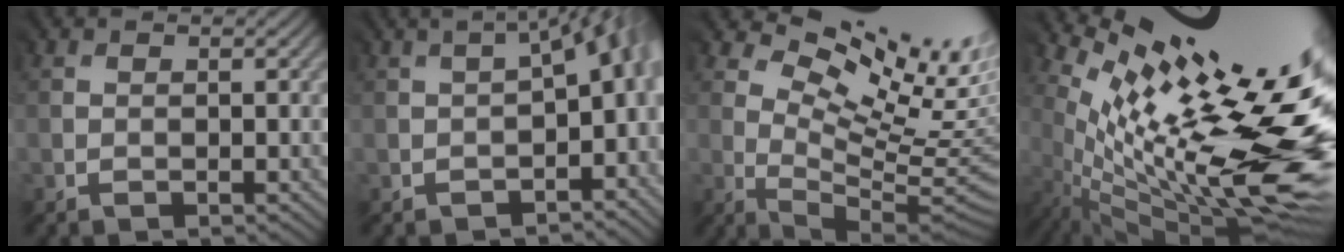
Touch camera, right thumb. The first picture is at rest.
{"total": 7.0, "force": [-2.7, 3.3, 5.6], "torque": [-0.052, -0.014, -0.025]}
{"total": 12.6, "force": [7.2, 4.2, 9.4], "torque": [-0.173, 0.004, 0.122]}
{"total": 16.5, "force": [3.3, 4.8, 15.5], "torque": [-0.246, 0.001, 0.079]}